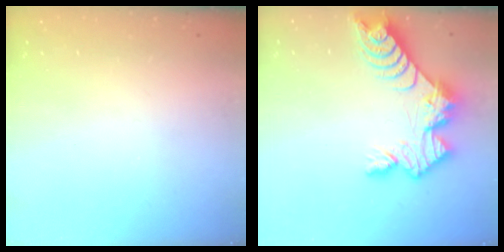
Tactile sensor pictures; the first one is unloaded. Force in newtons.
{"total": 11.3, "press": 11.3, "slide": 0.8}